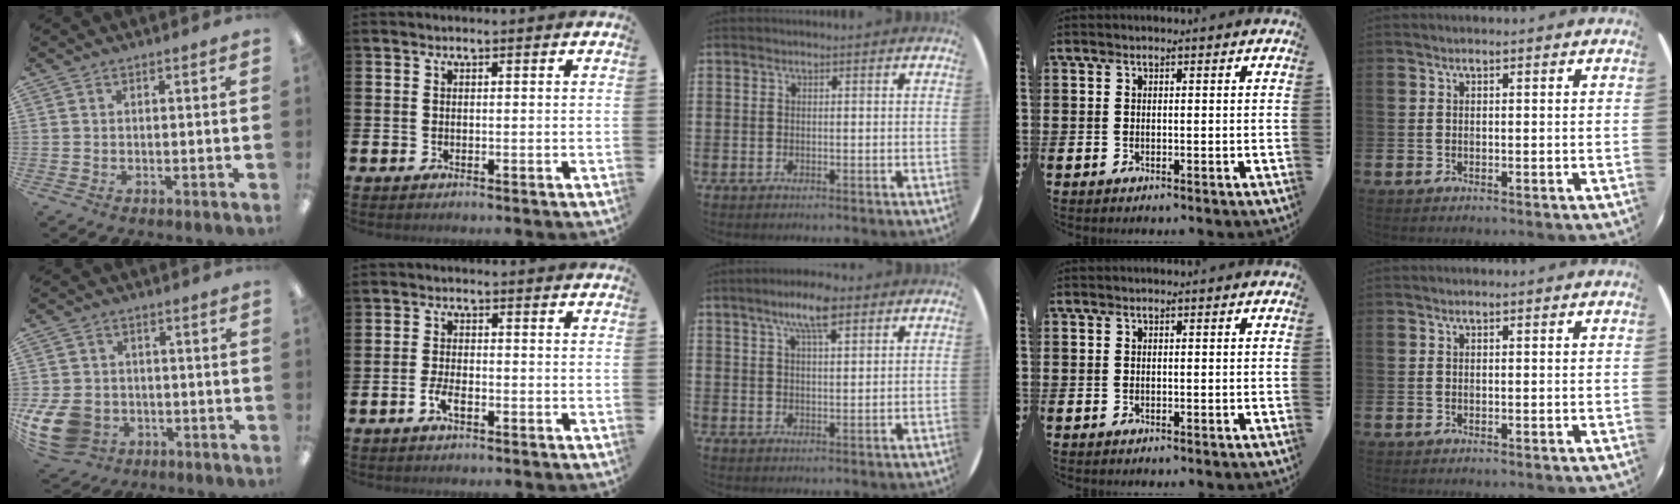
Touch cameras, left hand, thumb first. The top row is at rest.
{"thumb": {"total": 11.7, "force": [-4.0, 9.0, 6.4], "torque": [-0.147, 0.023, -0.069]}, "index": {"total": 2.6, "force": [-1.0, 1.1, 2.1], "torque": [-0.042, 0.004, -0.017]}, "middle": {"total": 6.4, "force": [4.4, 1.5, 4.4], "torque": [-0.086, 0.001, 0.074]}}